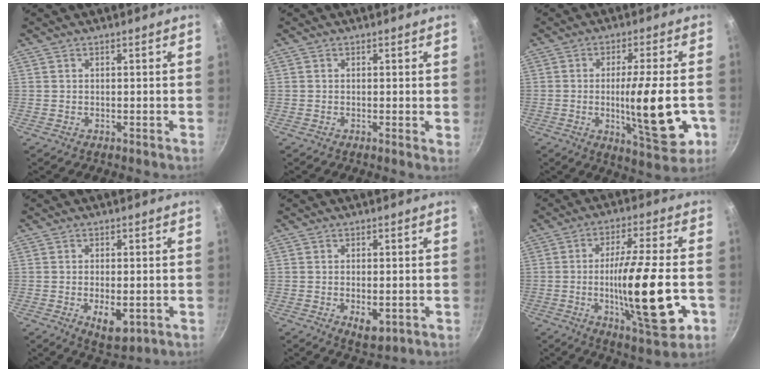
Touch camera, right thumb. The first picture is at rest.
{"total": 0.9, "force": [0.1, 0.2, 0.8], "torque": [-0.012, -0.003, -0.002]}
{"total": 15.1, "force": [-2.7, 3.4, 14.5], "torque": [-0.209, -0.005, -0.036]}
{"total": 6.6, "force": [-1.6, 3.2, 5.5], "torque": [-0.079, -0.008, -0.013]}
{"total": 4.9, "force": [-1.2, 2.5, 4.1], "torque": [-0.057, -0.009, -0.010]}
{"total": 19.5, "force": [-4.0, 4.5, 18.6], "torque": [-0.299, 0.003, -0.063]}